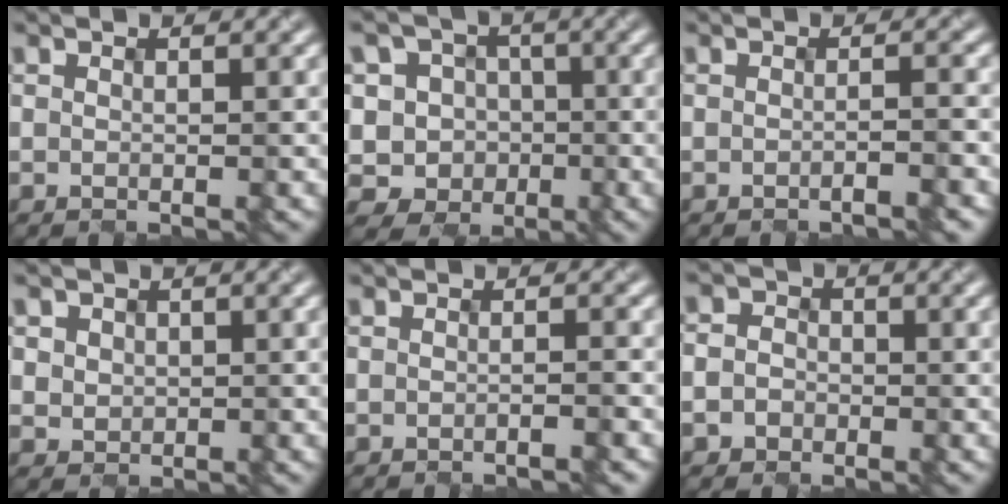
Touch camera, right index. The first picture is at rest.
{"total": 6.8, "force": [-2.4, 6.2, 1.5], "torque": [-0.031, 0.024, -0.068]}
{"total": 1.7, "force": [-1.1, 0.3, 1.3], "torque": [-0.008, 0.001, -0.014]}
{"total": 1.4, "force": [0.4, 1.3, -0.1], "torque": [-0.019, -0.003, 0.025]}
{"total": 1.2, "force": [-0.8, 0.2, 0.8], "torque": [-0.005, -0.001, -0.014]}
{"total": 2.1, "force": [-1.1, 1.7, -0.1], "torque": [0.013, 0.002, -0.024]}